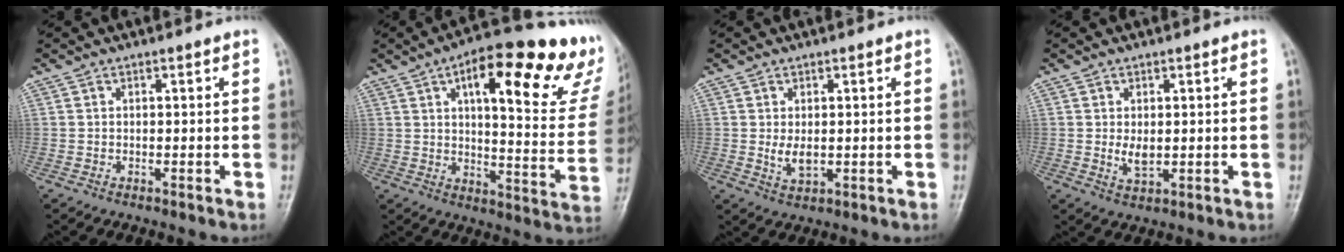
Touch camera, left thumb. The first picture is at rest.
{"total": 28.1, "force": [14.2, 8.9, 22.6], "torque": [-0.264, -0.024, 0.194]}
{"total": 3.2, "force": [0.3, 1.8, 2.6], "torque": [-0.042, -0.010, 0.013]}
{"total": 3.0, "force": [0.4, 1.8, 2.4], "torque": [-0.037, -0.010, 0.013]}